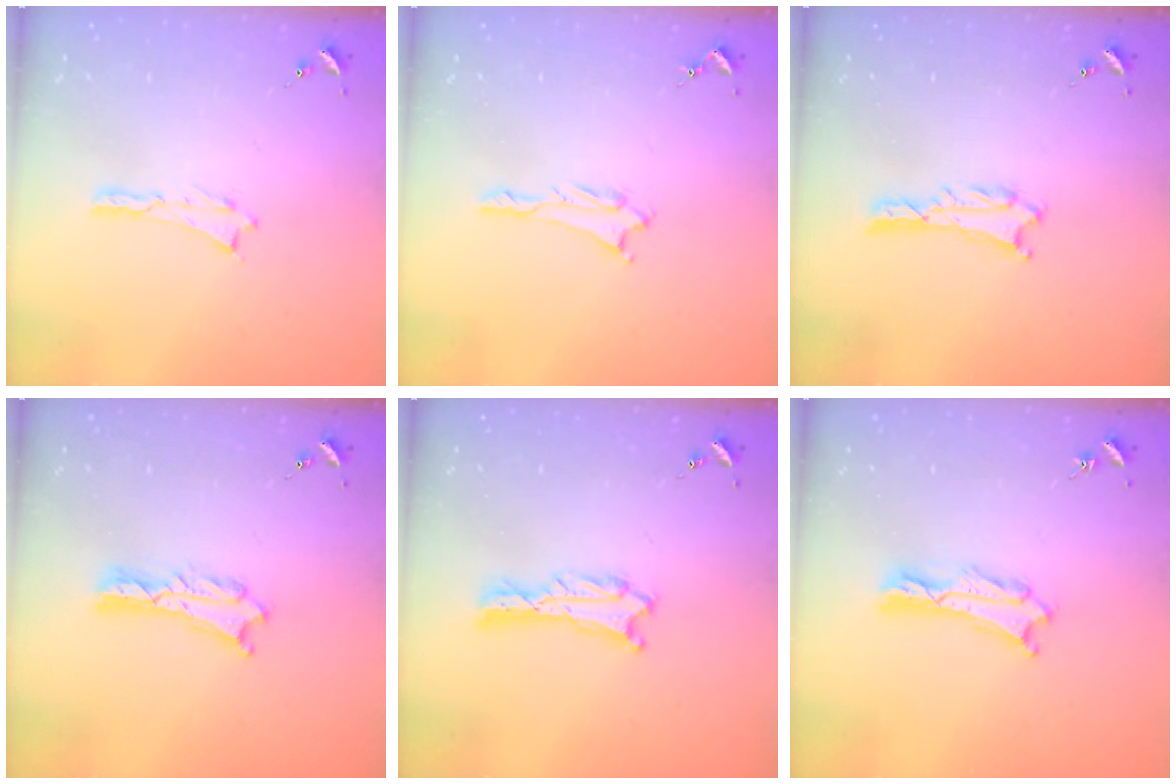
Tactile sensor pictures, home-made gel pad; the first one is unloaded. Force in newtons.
{"total": 1.2, "press": 1.2, "slide": 0.1}
{"total": 1.3, "press": 1.3, "slide": 0.3}
{"total": 1.3, "press": 1.3, "slide": 0.1}
{"total": 0.9, "press": 0.9, "slide": 0.1}
{"total": 1.2, "press": 1.2, "slide": 0.2}